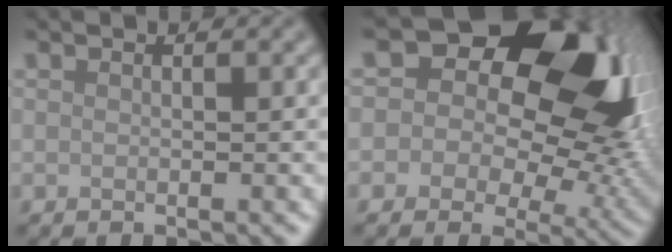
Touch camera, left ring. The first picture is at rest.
{"total": 16.7, "force": [5.4, 11.2, 11.2], "torque": [-0.139, 0.028, 0.078]}